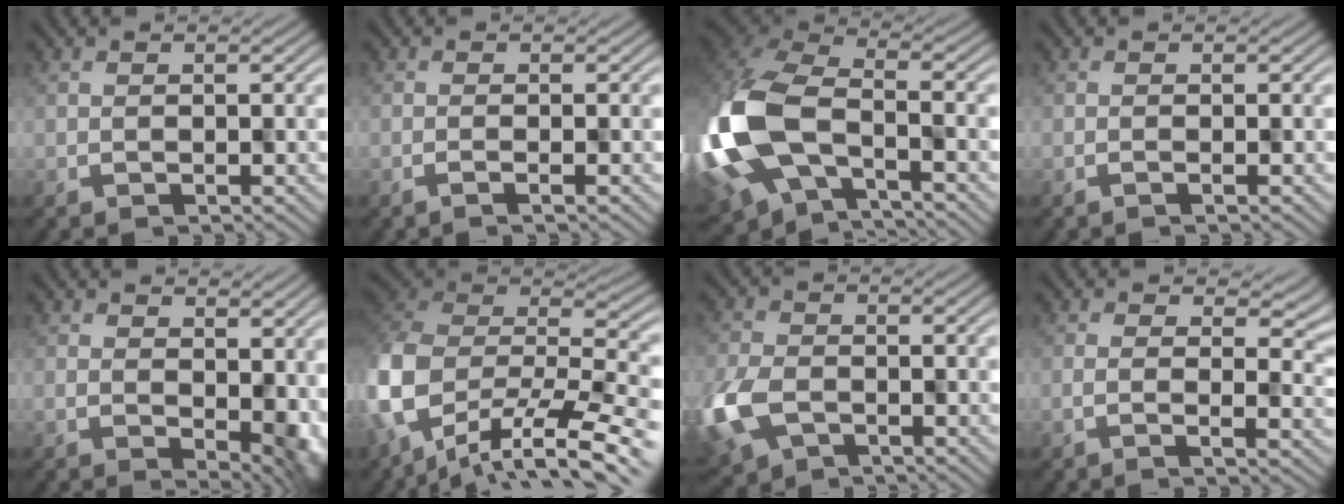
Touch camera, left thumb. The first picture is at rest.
{"total": 1.3, "force": [-0.6, 0.0, 1.2], "torque": [-0.015, 0.005, -0.021]}
{"total": 16.6, "force": [-3.4, 10.4, 12.4], "torque": [-0.315, -0.033, -0.055]}
{"total": 0.7, "force": [-0.3, 0.0, 0.6], "torque": [-0.007, 0.004, -0.011]}
{"total": 4.7, "force": [-0.4, 2.1, 4.2], "torque": [-0.060, -0.015, 0.014]}
{"total": 16.2, "force": [-6.4, 10.0, 11.0], "torque": [-0.275, -0.039, -0.092]}
{"total": 8.2, "force": [-3.7, 5.2, 5.3], "torque": [-0.139, -0.023, -0.073]}
{"total": 3.6, "force": [0.3, 0.8, 3.5], "torque": [-0.049, 0.002, -0.002]}